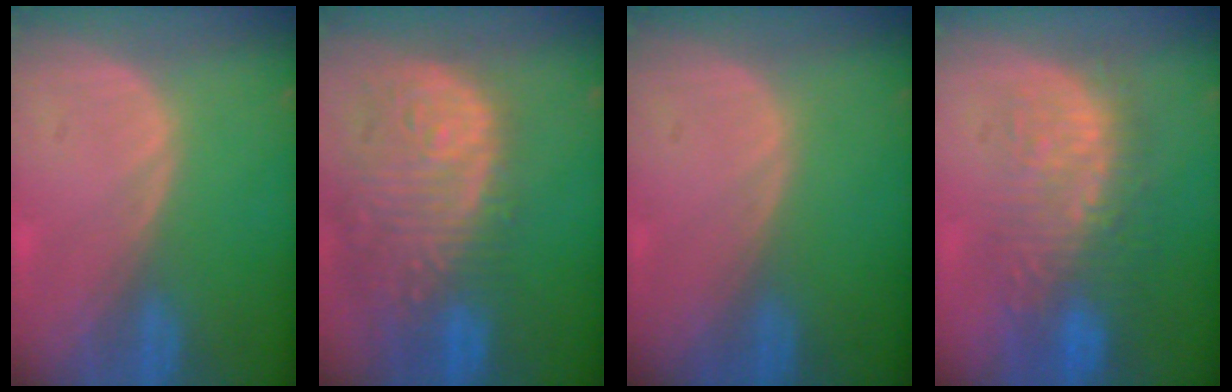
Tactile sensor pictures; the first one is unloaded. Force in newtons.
{"total": 14.2, "press": 11.7, "slide": 8.1}
{"total": 0.0}
{"total": 10.0, "press": 9.3, "slide": 3.8}